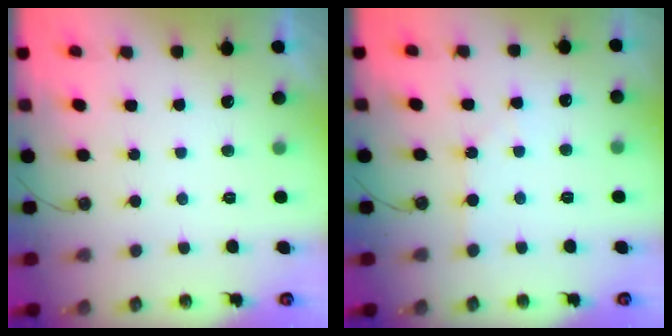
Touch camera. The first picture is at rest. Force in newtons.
{"total": 1.6, "press": 1.6, "slide": 0.3}